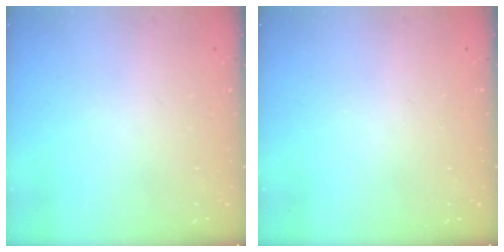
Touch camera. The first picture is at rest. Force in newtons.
{"total": 0.0}